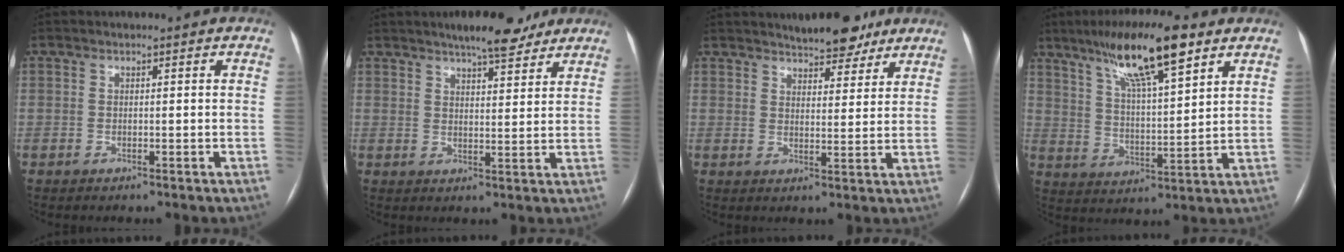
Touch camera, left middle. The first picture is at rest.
{"total": 8.2, "force": [6.6, 2.0, 4.5], "torque": [-0.062, 0.008, 0.095]}
{"total": 7.6, "force": [6.5, 2.3, 3.1], "torque": [-0.041, 0.006, 0.090]}
{"total": 14.5, "force": [9.2, 1.9, 11.1], "torque": [-0.196, 0.015, 0.158]}